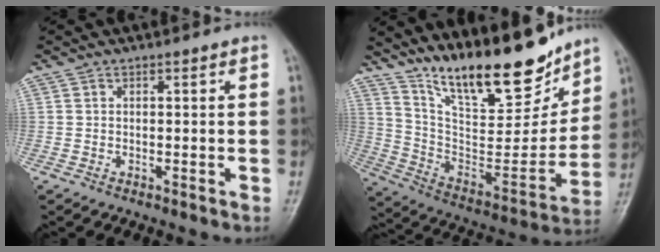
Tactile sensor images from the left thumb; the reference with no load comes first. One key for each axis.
{"total": 22.5, "fx": 17.4, "fy": 6.7, "fz": 12.6, "tx": -0.155, "ty": -0.096, "tz": 0.301}